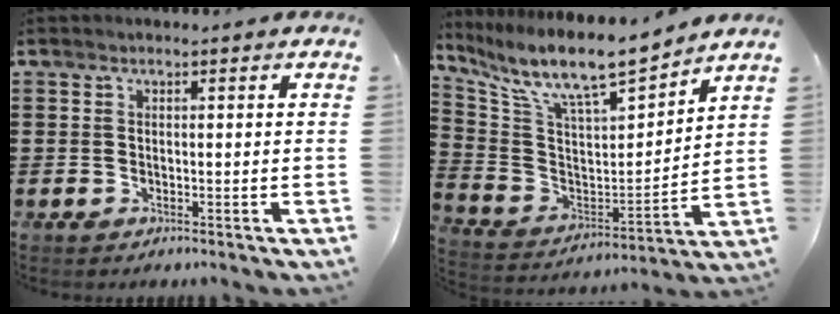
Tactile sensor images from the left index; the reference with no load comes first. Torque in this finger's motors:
{"motor_torque": [2.04, -0.09, 0.37, 0.21]}